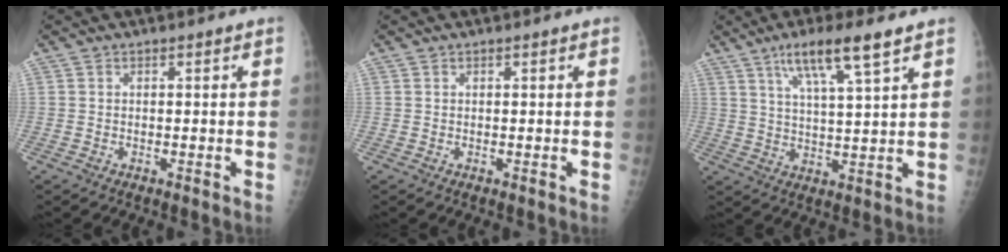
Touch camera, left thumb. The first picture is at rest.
{"total": 0.0}
{"total": 9.8, "force": [5.8, 0.9, 7.9], "torque": [-0.144, -0.021, 0.107]}